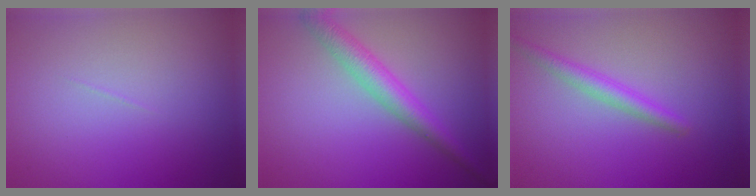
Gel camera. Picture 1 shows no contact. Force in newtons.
{"total": 3.6, "press": 3.6, "slide": 0.1}
{"total": 2.2, "press": 2.2, "slide": 0.0}